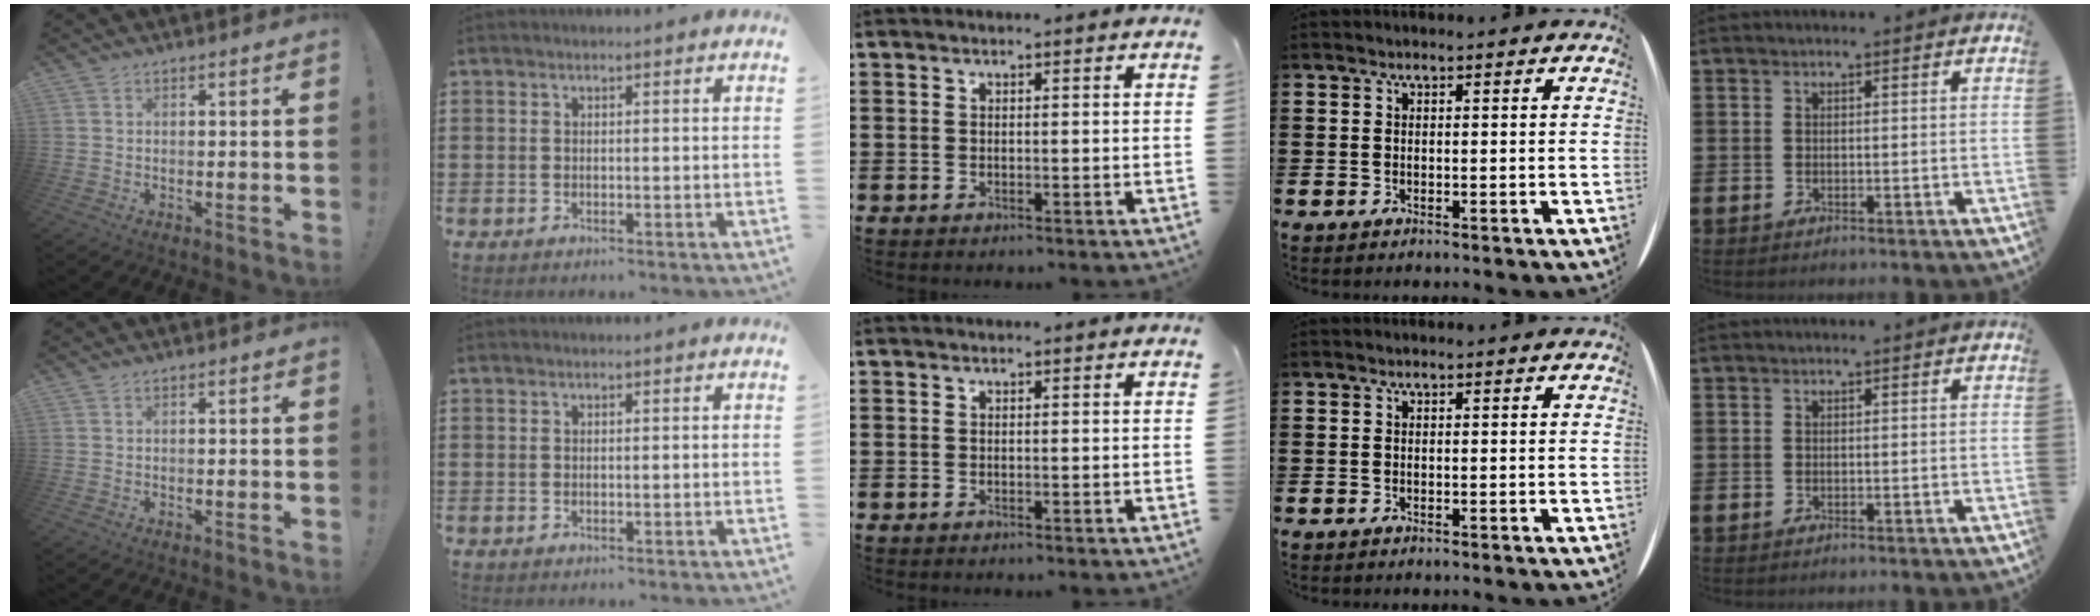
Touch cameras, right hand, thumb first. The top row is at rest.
{}